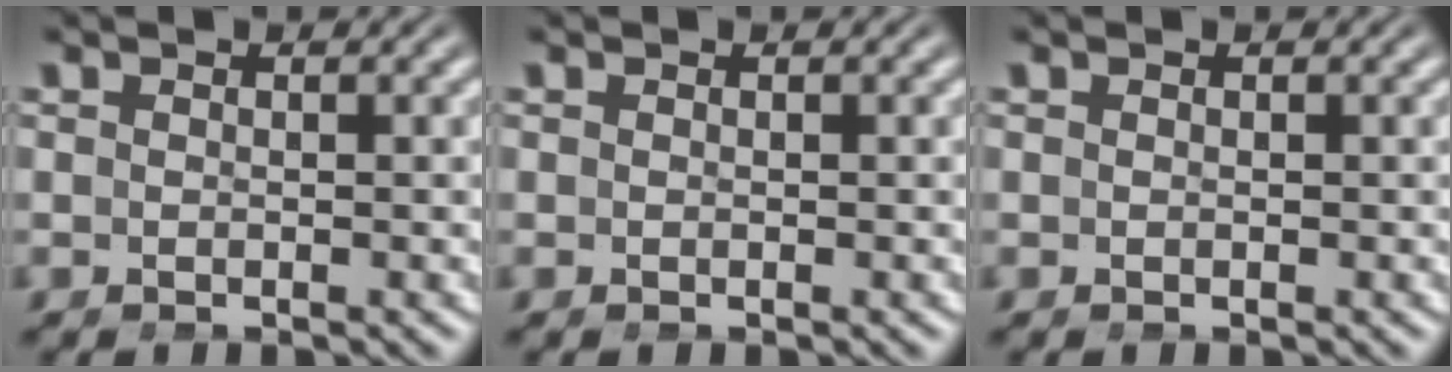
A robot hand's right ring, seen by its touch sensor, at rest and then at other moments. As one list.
[{"total": 0.0}, {"total": 0.0}]